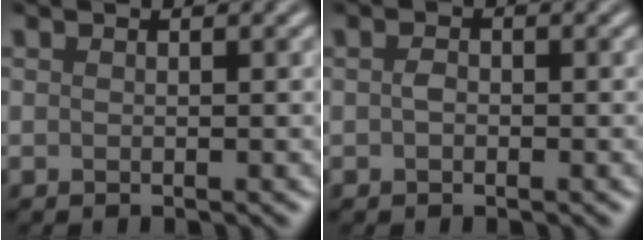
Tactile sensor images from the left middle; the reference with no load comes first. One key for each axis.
{"total": 1.0, "fx": -0.2, "fy": 0.6, "fz": 0.7, "tx": -0.018, "ty": 0.003, "tz": -0.005}